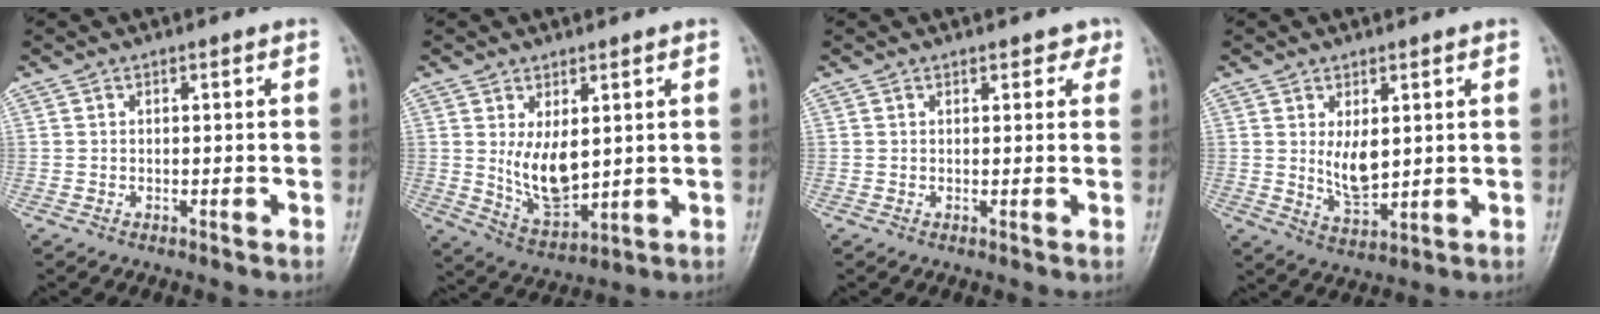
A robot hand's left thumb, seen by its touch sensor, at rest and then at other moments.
{"total": 8.7, "force": [1.6, 4.7, 7.2], "torque": [-0.112, -0.026, 0.048]}
{"total": 2.2, "force": [1.5, 1.2, 0.9], "torque": [0.009, -0.004, 0.012]}
{"total": 6.1, "force": [1.4, 3.2, 5.0], "torque": [-0.075, -0.021, 0.036]}